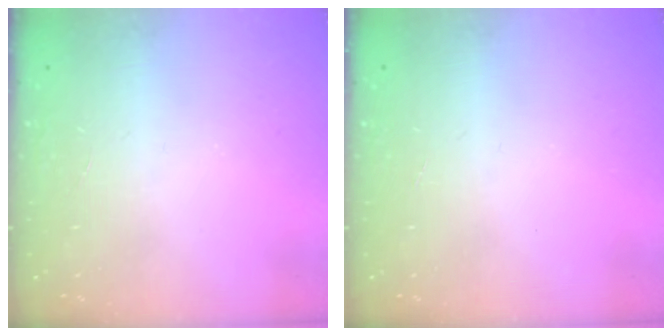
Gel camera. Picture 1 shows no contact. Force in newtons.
{"total": 0.0}